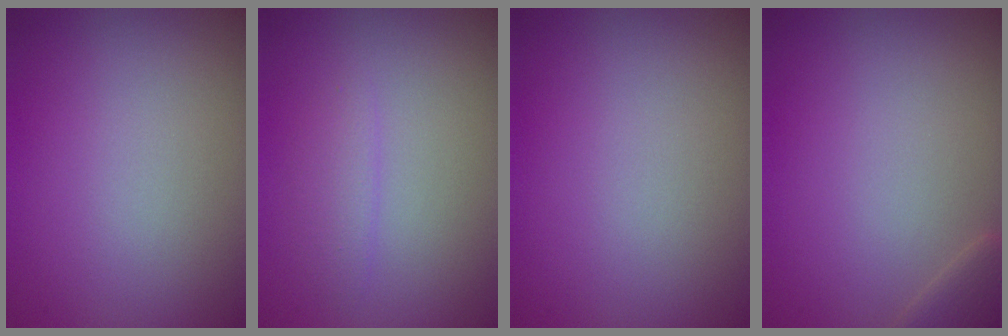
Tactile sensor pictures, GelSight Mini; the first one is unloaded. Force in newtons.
{"total": 1.2, "press": 1.2, "slide": 0.1}
{"total": 0.0}
{"total": 1.7, "press": 1.7, "slide": 0.1}